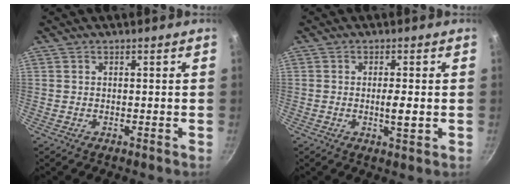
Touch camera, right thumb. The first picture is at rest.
{"total": 3.6, "force": [-0.4, 0.7, 3.5], "torque": [-0.067, -0.003, -0.009]}